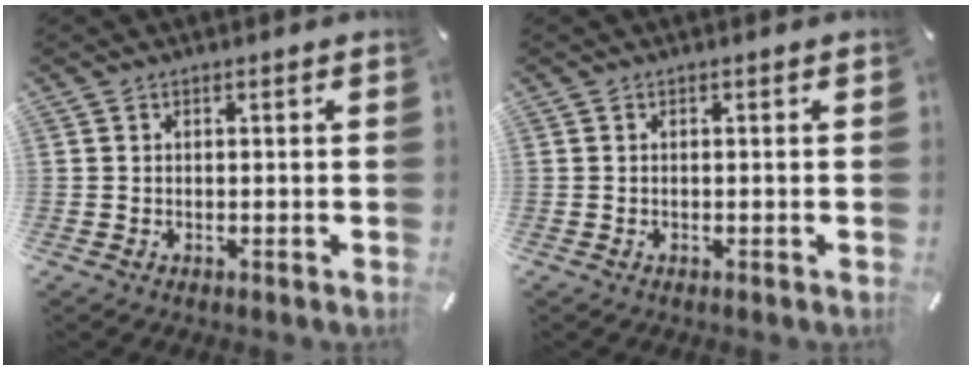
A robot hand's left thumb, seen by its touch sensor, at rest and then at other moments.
{"total": 0.0}